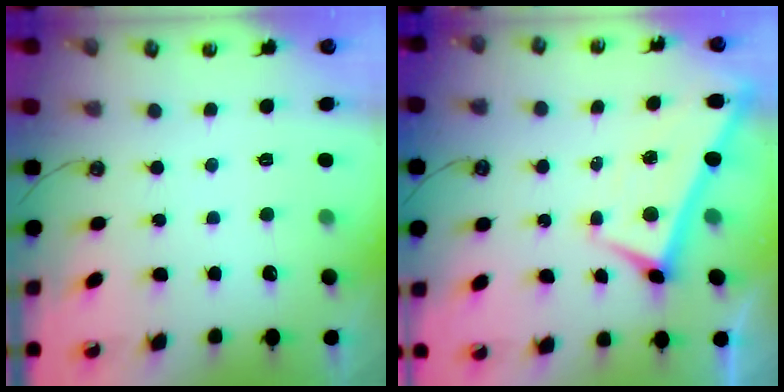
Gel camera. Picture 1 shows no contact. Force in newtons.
{"total": 2.3, "press": 2.2, "slide": 0.2}